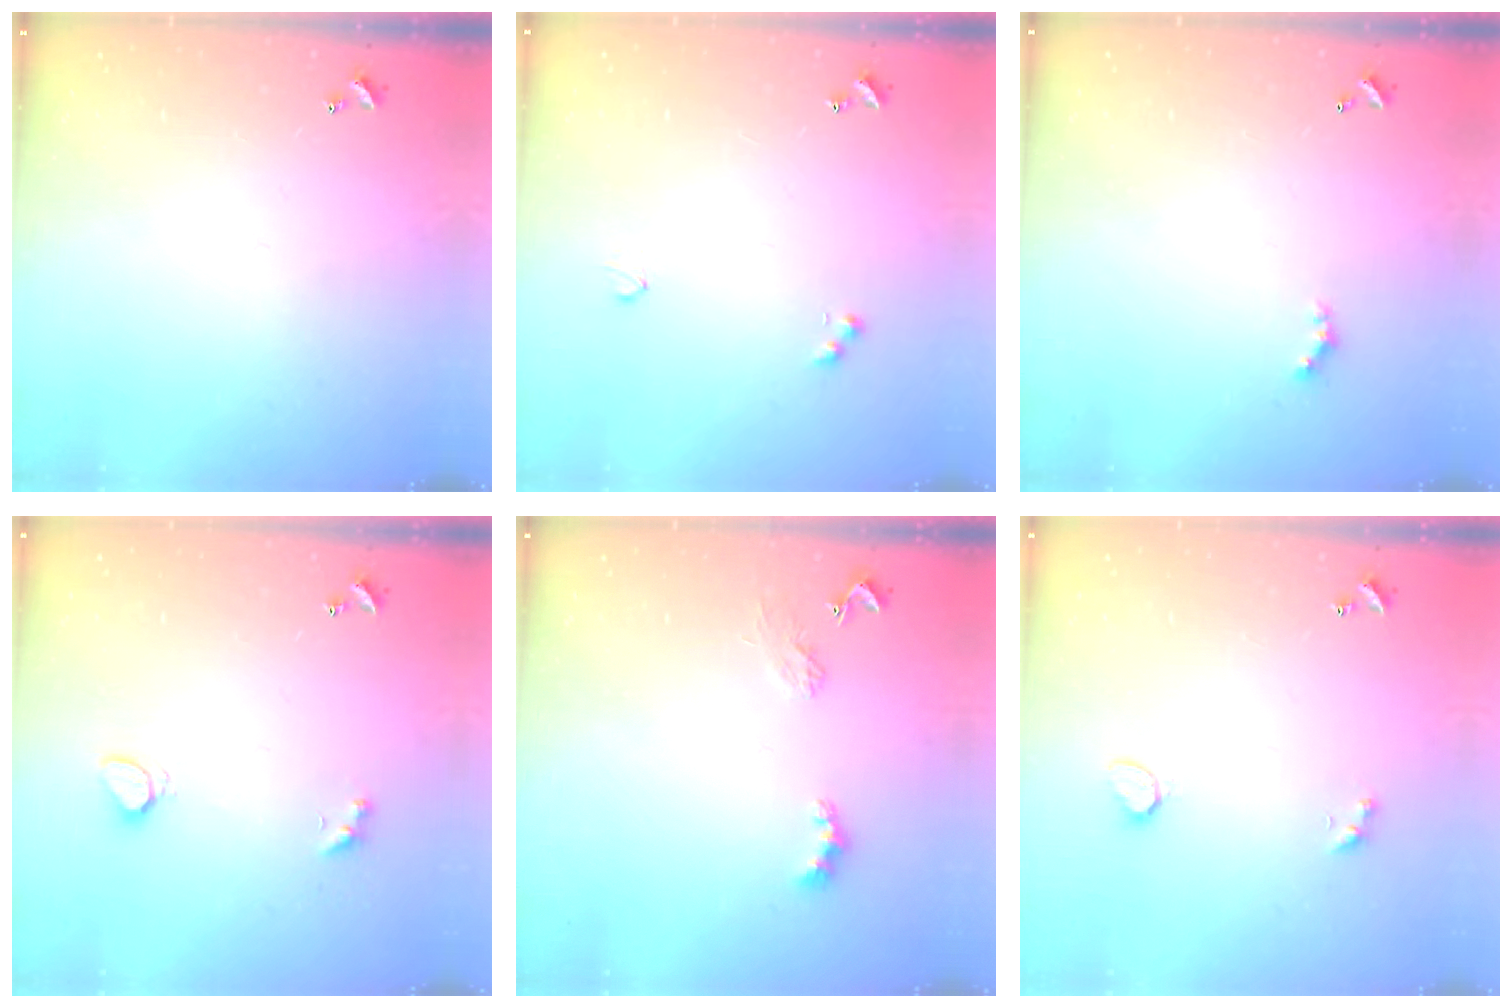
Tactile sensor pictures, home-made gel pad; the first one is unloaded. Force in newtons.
{"total": 3.9, "press": 3.8, "slide": 0.6}
{"total": 1.6, "press": 1.6, "slide": 0.4}
{"total": 2.1, "press": 2.0, "slide": 0.6}
{"total": 2.4, "press": 2.3, "slide": 0.5}
{"total": 2.3, "press": 2.3, "slide": 0.5}